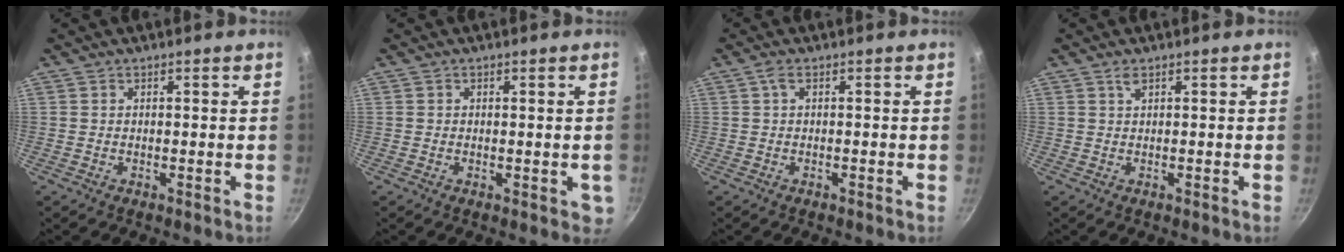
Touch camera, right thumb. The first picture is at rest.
{"total": 2.4, "force": [-0.2, 1.6, 1.7], "torque": [-0.014, -0.001, -0.001]}
{"total": 1.3, "force": [-0.1, 0.5, 1.2], "torque": [-0.029, 0.004, -0.002]}
{"total": 1.0, "force": [0.4, 0.3, 0.8], "torque": [-0.013, 0.003, 0.008]}